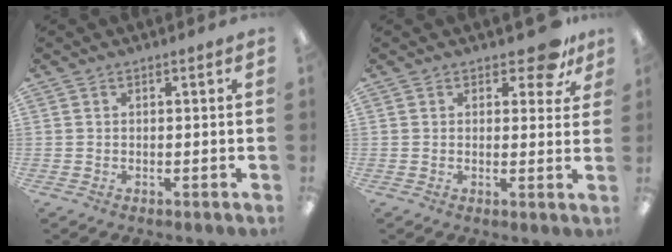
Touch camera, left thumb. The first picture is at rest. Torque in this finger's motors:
{"motor_torque": [0.73, 0.37, 0.44, -0.10, 0.00]}